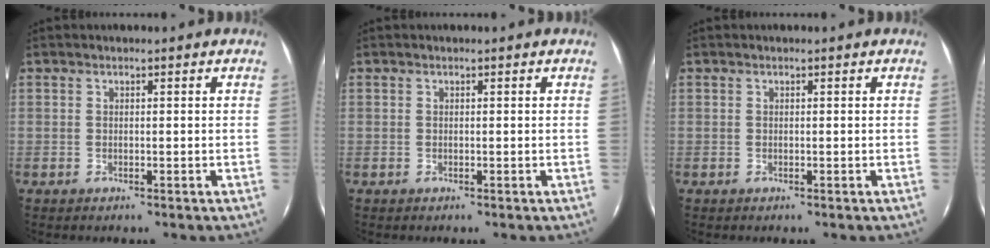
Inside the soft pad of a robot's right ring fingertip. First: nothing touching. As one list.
[{"total": 0.0}, {"total": 0.0}]